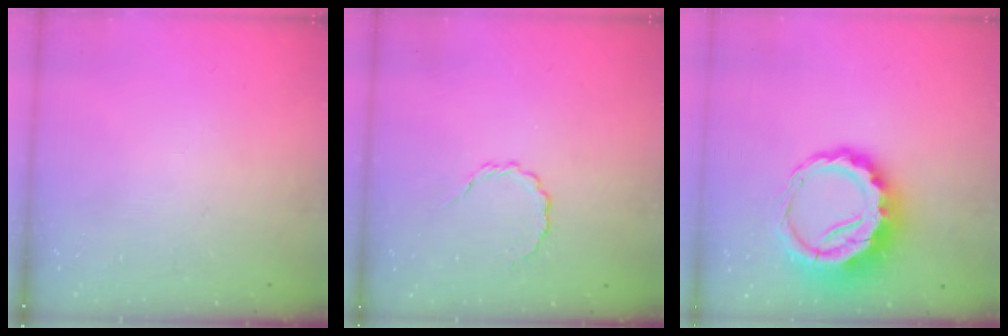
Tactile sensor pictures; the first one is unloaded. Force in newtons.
{"total": 2.4, "press": 2.2, "slide": 0.9}
{"total": 12.4, "press": 12.0, "slide": 2.8}